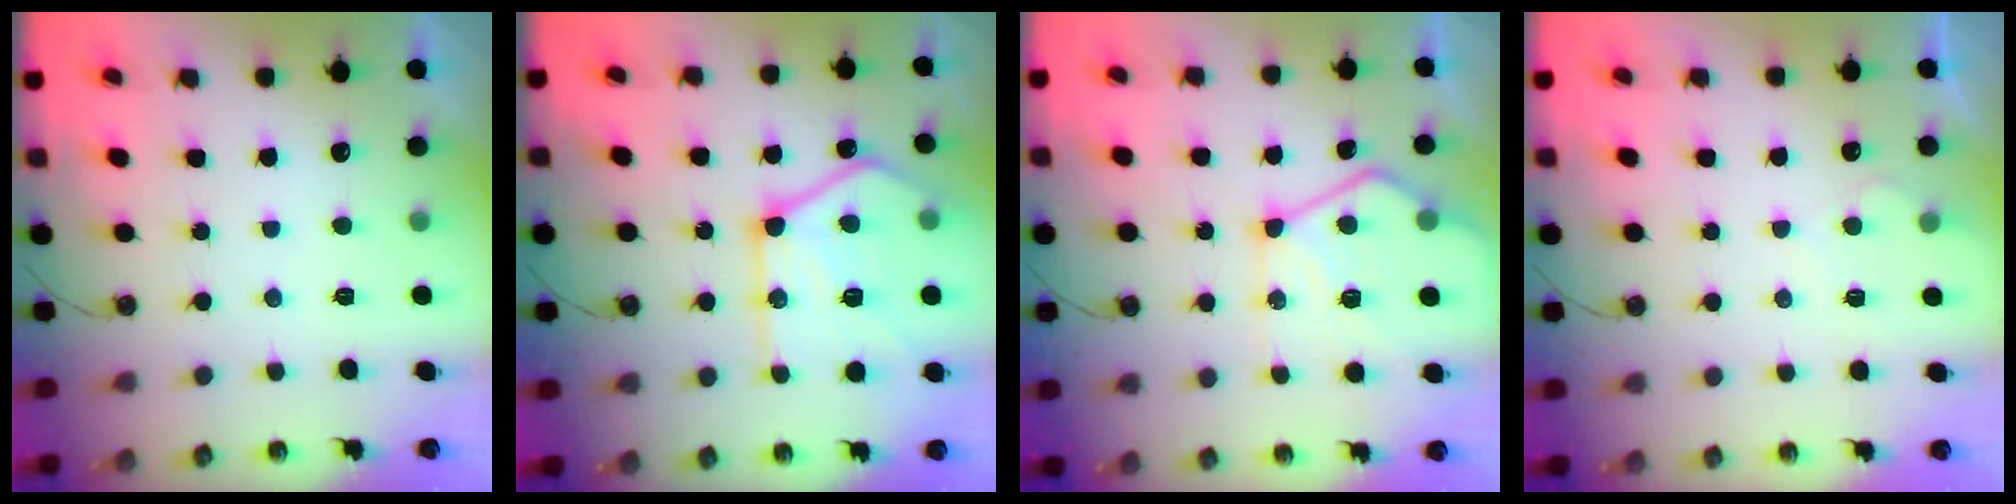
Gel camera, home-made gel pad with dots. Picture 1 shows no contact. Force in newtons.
{"total": 22.2, "press": 22.2, "slide": 1.9}
{"total": 16.2, "press": 16.1, "slide": 1.7}
{"total": 3.6, "press": 3.6, "slide": 0.5}